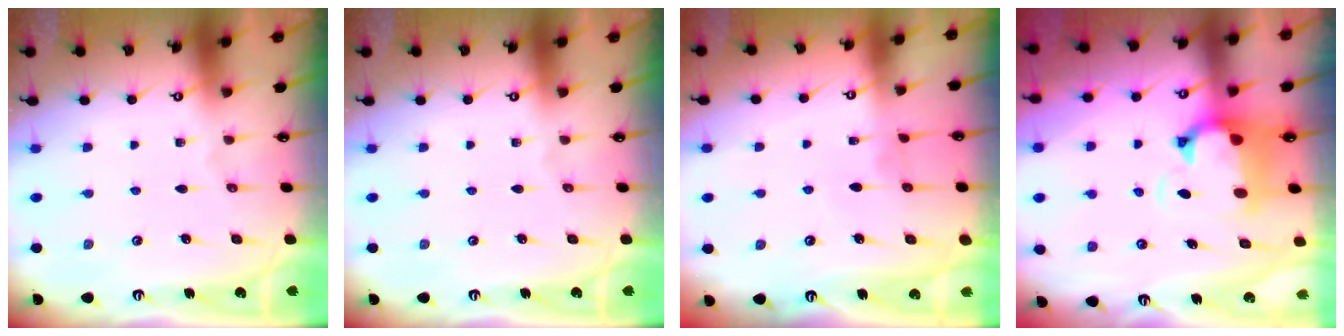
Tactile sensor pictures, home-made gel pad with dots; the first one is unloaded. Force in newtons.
{"total": 0.0}
{"total": 0.0}
{"total": 1.6, "press": 0.9, "slide": 1.4}